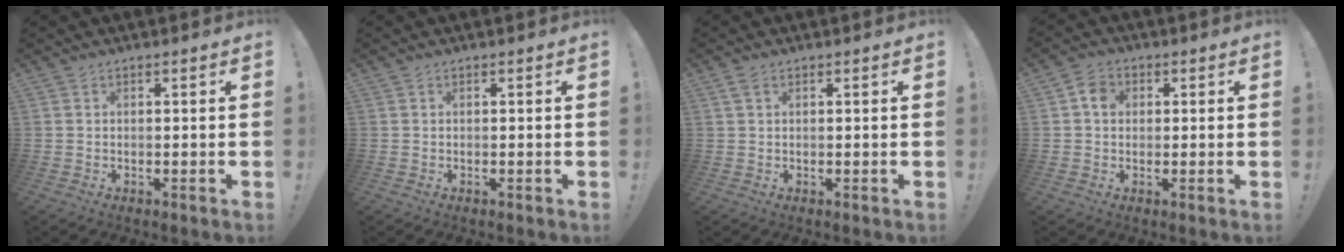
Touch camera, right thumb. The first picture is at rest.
{"total": 0.0}
{"total": 1.3, "force": [0.6, 0.7, 0.9], "torque": [-0.018, 0.004, 0.011]}
{"total": 4.8, "force": [0.8, 4.0, 2.5], "torque": [-0.030, 0.005, 0.012]}